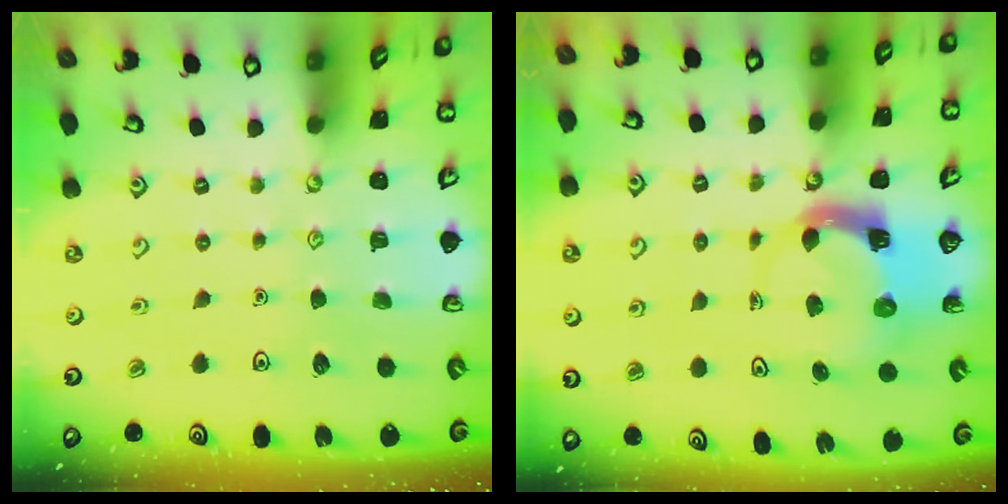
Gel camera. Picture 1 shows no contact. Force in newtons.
{"total": 5.4, "press": 5.3, "slide": 1.0}